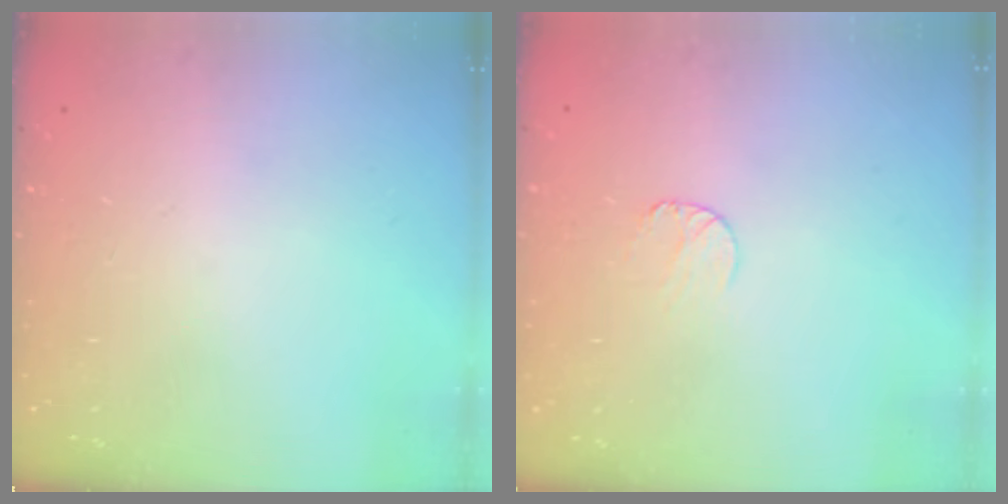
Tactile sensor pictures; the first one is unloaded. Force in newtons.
{"total": 4.8, "press": 4.8, "slide": 0.5}